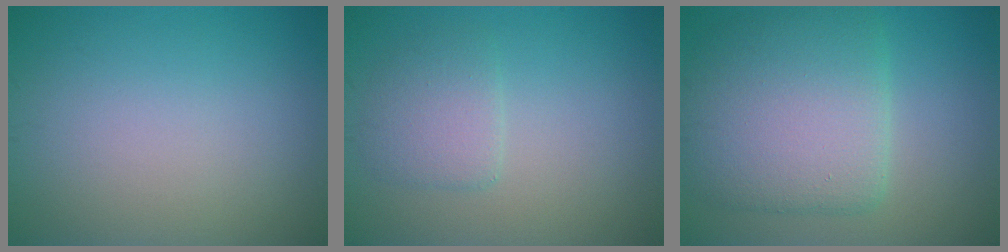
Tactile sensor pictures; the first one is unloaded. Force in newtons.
{"total": 2.5, "press": 2.5, "slide": 0.2}
{"total": 8.6, "press": 8.6, "slide": 0.3}